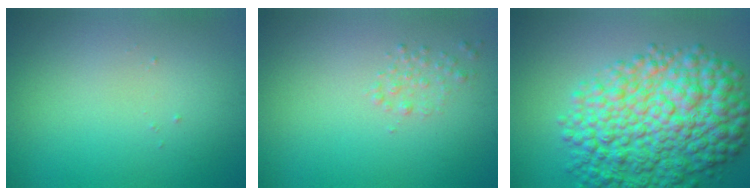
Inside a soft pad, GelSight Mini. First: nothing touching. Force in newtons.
{"total": 1.1, "press": 1.1, "slide": 0.0}
{"total": 11.5, "press": 11.4, "slide": 0.2}